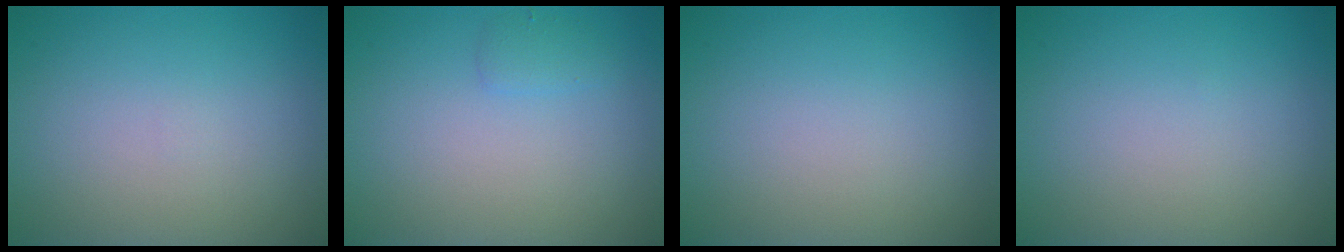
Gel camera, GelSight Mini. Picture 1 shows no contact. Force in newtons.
{"total": 1.0, "press": 0.9, "slide": 0.1}
{"total": 0.0}
{"total": 0.0}